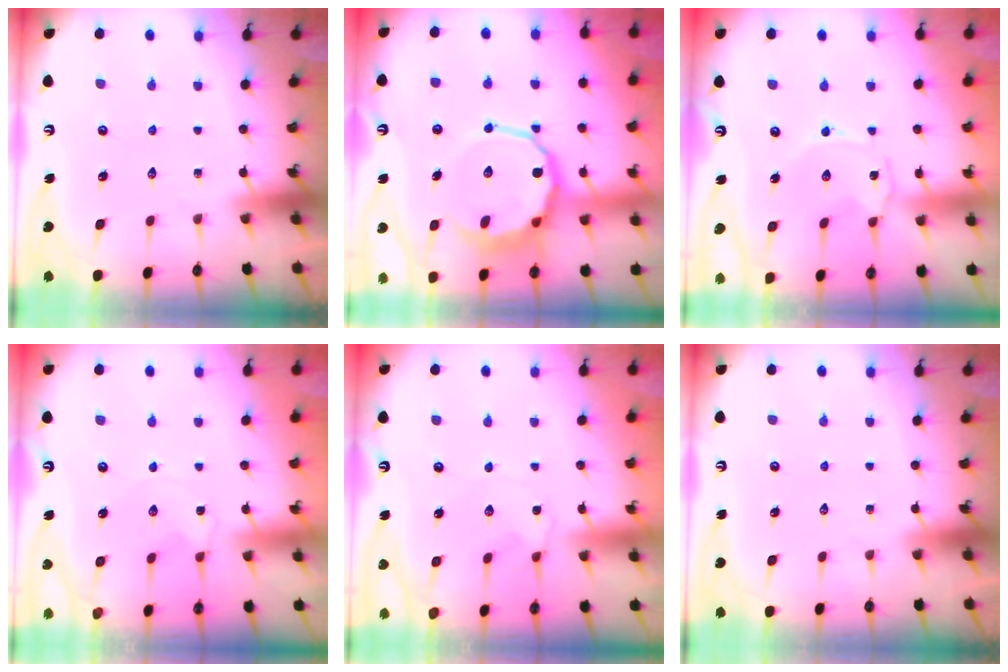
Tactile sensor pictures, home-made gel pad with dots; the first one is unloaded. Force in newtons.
{"total": 10.5, "press": 9.9, "slide": 3.3}
{"total": 0.6, "press": 0.4, "slide": 0.4}
{"total": 1.4, "press": 1.4, "slide": 0.2}
{"total": 1.9, "press": 1.9, "slide": 0.4}
{"total": 0.0}